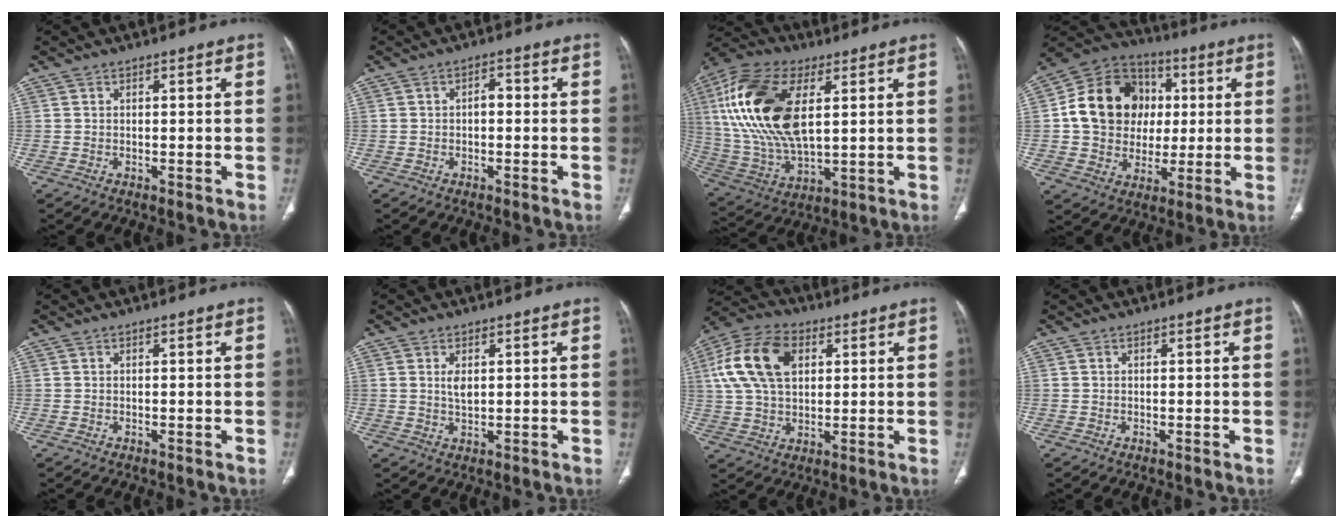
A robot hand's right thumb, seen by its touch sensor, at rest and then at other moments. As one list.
[{"total": 2.1, "force": [-0.2, 1.3, 1.6], "torque": [-0.018, 0.009, -0.009]}, {"total": 23.0, "force": [5.6, 11.7, 19.0], "torque": [-0.393, -0.011, 0.104]}, {"total": 17.8, "force": [2.0, 15.1, 9.1], "torque": [-0.133, 0.021, 0.038]}, {"total": 0.0}, {"total": 2.7, "force": [0.7, 1.3, 2.2], "torque": [-0.040, -0.005, 0.017]}, {"total": 15.4, "force": [4.2, 9.9, 11.1], "torque": [-0.209, 0.012, 0.075]}, {"total": 0.0}]